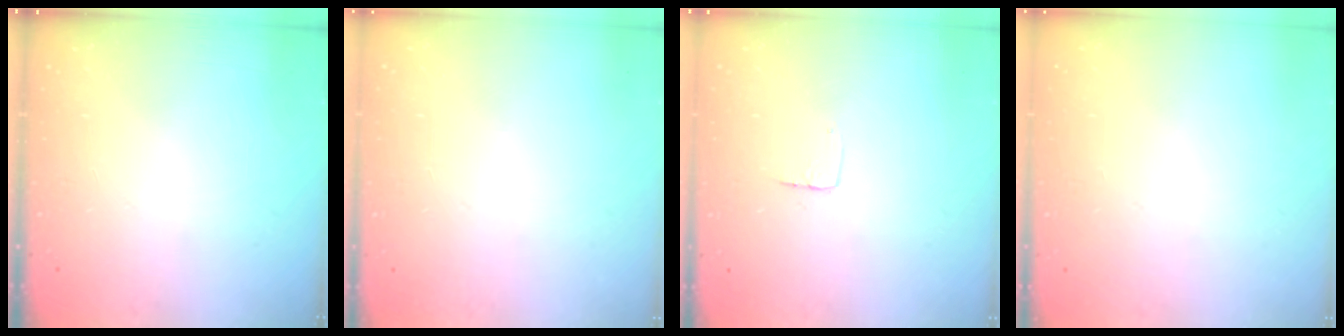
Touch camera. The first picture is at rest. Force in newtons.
{"total": 0.0}
{"total": 2.9, "press": 2.9, "slide": 0.2}
{"total": 0.0}